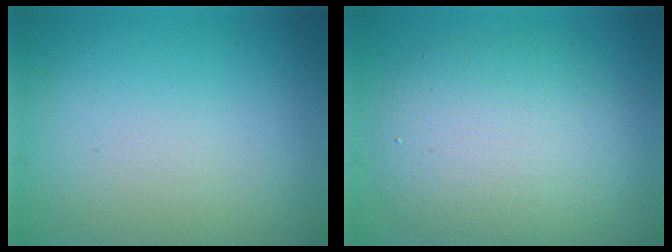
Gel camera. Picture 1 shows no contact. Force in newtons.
{"total": 6.3, "press": 6.3, "slide": 0.2}